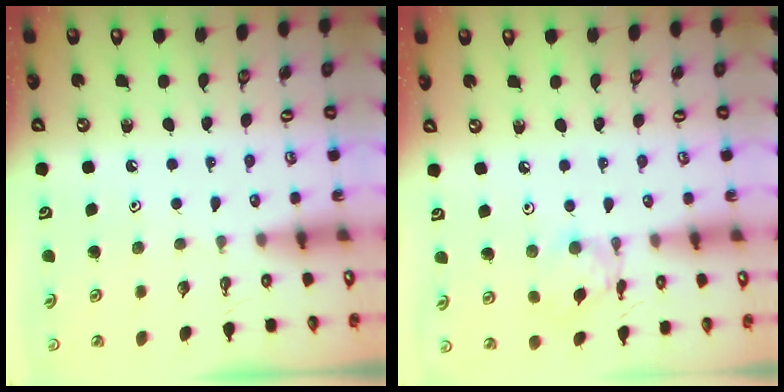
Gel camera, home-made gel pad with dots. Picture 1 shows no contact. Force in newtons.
{"total": 6.3, "press": 6.3, "slide": 0.3}